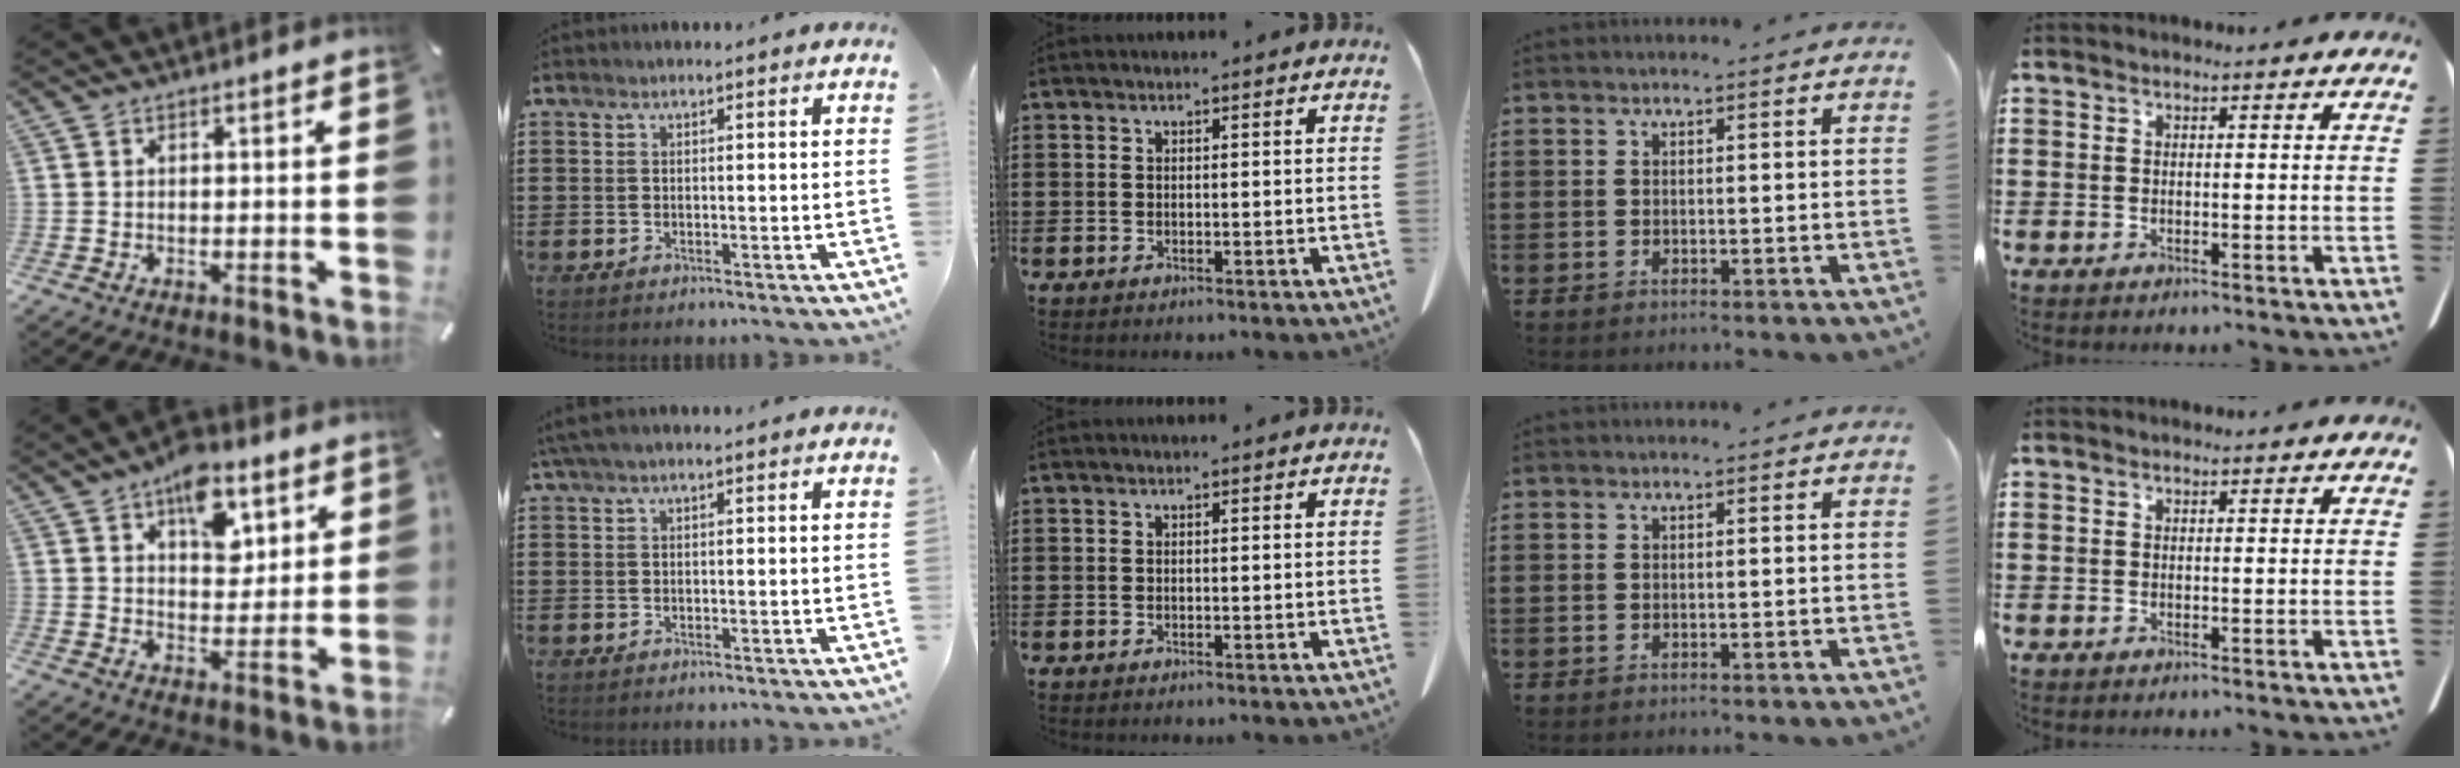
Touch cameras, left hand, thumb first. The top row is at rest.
{"thumb": {"total": 11.1, "force": [5.8, 6.9, 6.5], "torque": [-0.078, -0.021, 0.098]}, "index": {"total": 1.3, "force": [0.5, 0.1, 1.2], "torque": [-0.024, 0.001, 0.011]}}